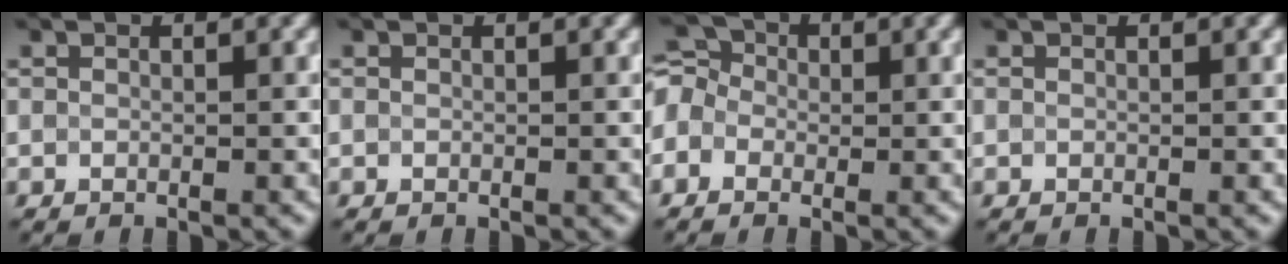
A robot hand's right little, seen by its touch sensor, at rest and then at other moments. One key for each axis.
{"total": 0.0}
{"total": 4.3, "fx": -0.4, "fy": 3.7, "fz": 2.2, "tx": -0.047, "ty": 0.027, "tz": -0.029}
{"total": 0.0}